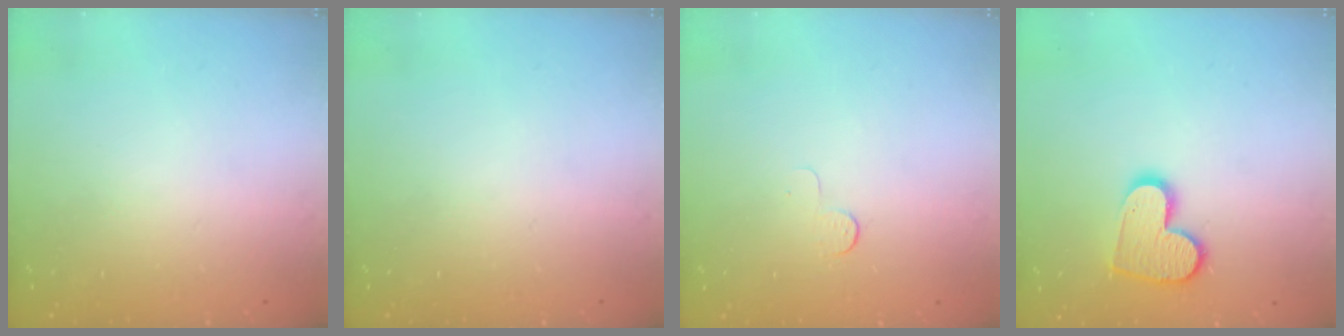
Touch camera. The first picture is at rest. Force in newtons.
{"total": 0.0}
{"total": 3.9, "press": 3.8, "slide": 0.4}
{"total": 11.8, "press": 11.8, "slide": 0.8}